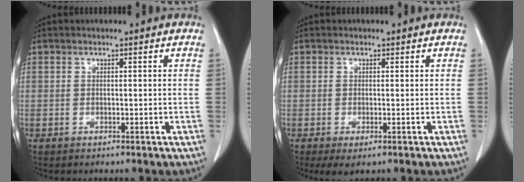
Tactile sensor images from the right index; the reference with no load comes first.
{"total": 2.0, "force": [-0.7, 0.8, 1.7], "torque": [-0.030, -0.003, -0.006]}